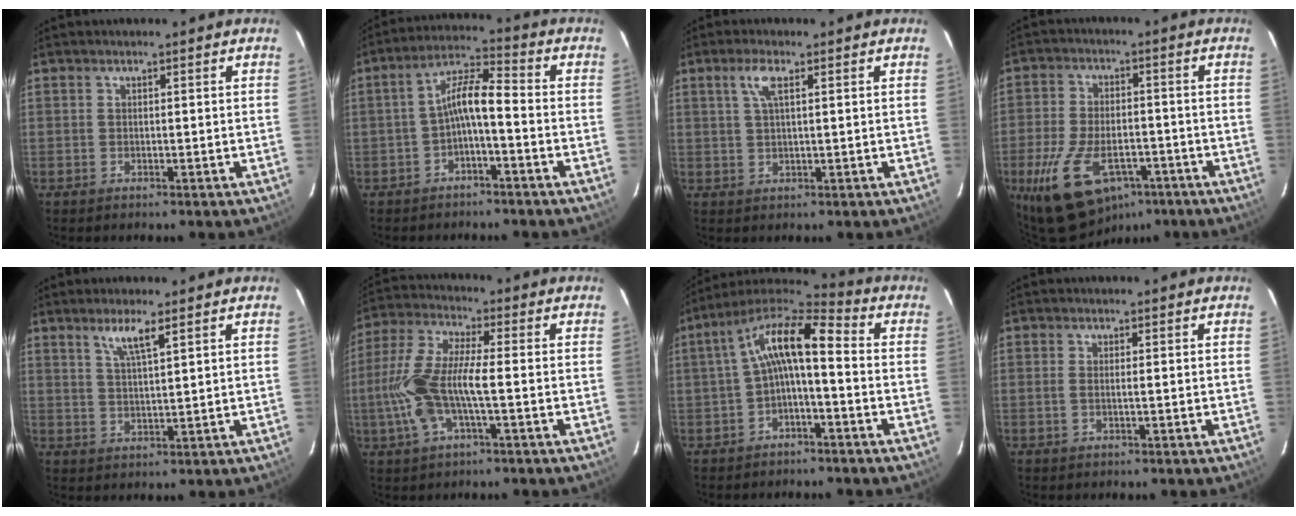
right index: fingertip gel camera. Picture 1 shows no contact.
{"total": 6.2, "force": [-2.5, 1.4, 5.6], "torque": [-0.122, 0.021, -0.045]}
{"total": 3.3, "force": [1.4, 0.7, 2.9], "torque": [-0.060, 0.007, 0.027]}
{"total": 15.7, "force": [-8.9, 8.1, 10.1], "torque": [-0.207, -0.018, -0.147]}
{"total": 4.3, "force": [2.7, 0.0, 3.3], "torque": [-0.064, -0.002, 0.052]}
{"total": 11.8, "force": [-2.6, 3.1, 11.1], "torque": [-0.245, 0.003, -0.049]}
{"total": 10.6, "force": [-1.0, 3.3, 10.0], "torque": [-0.199, 0.026, -0.024]}
{"total": 0.8, "force": [-0.2, -0.1, 0.8], "torque": [-0.014, 0.002, -0.004]}